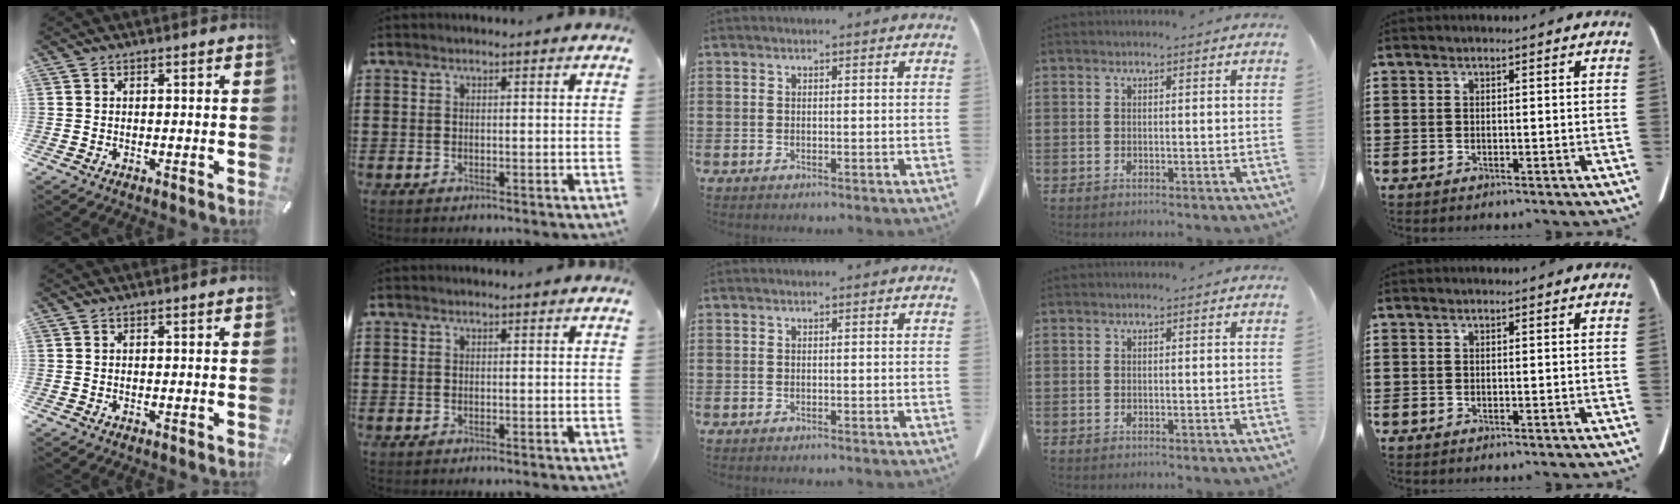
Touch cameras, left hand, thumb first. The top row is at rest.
{}